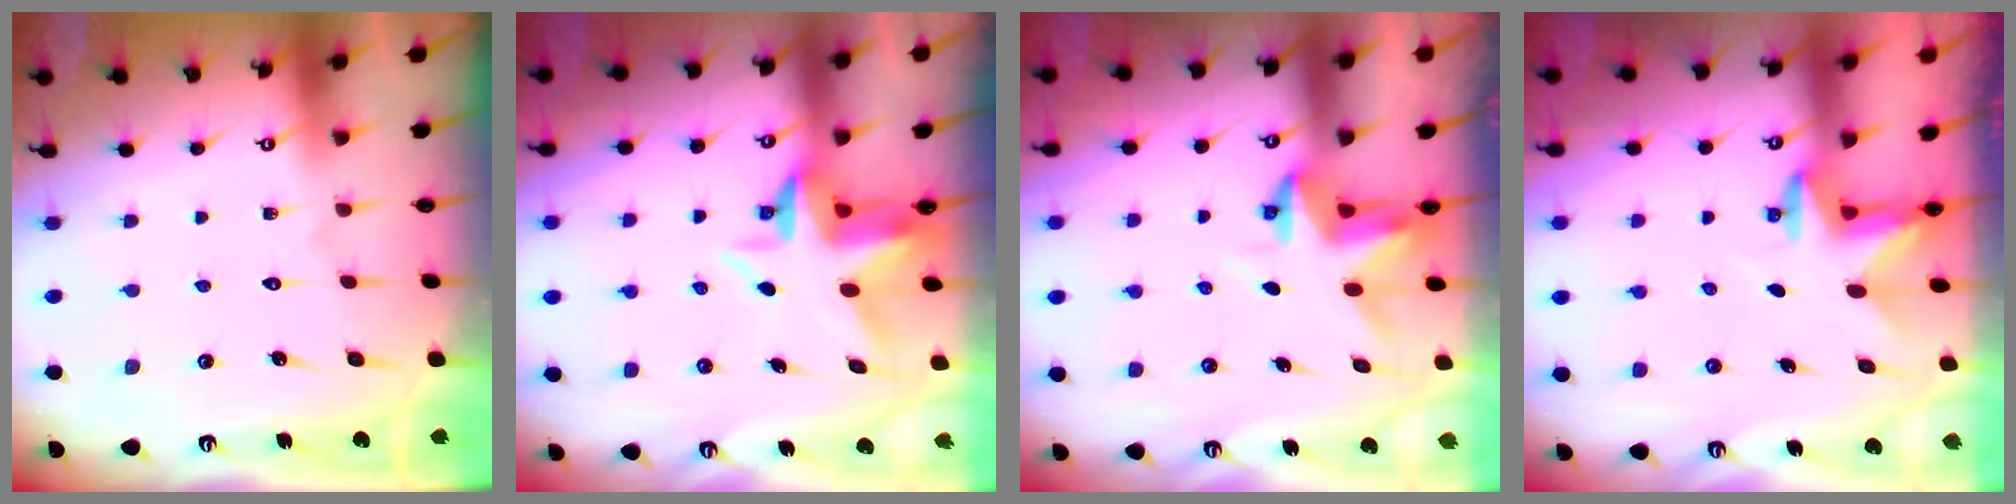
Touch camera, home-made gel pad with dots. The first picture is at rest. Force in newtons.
{"total": 5.1, "press": 4.9, "slide": 1.4}
{"total": 3.7, "press": 3.7, "slide": 0.3}
{"total": 2.9, "press": 2.8, "slide": 0.7}